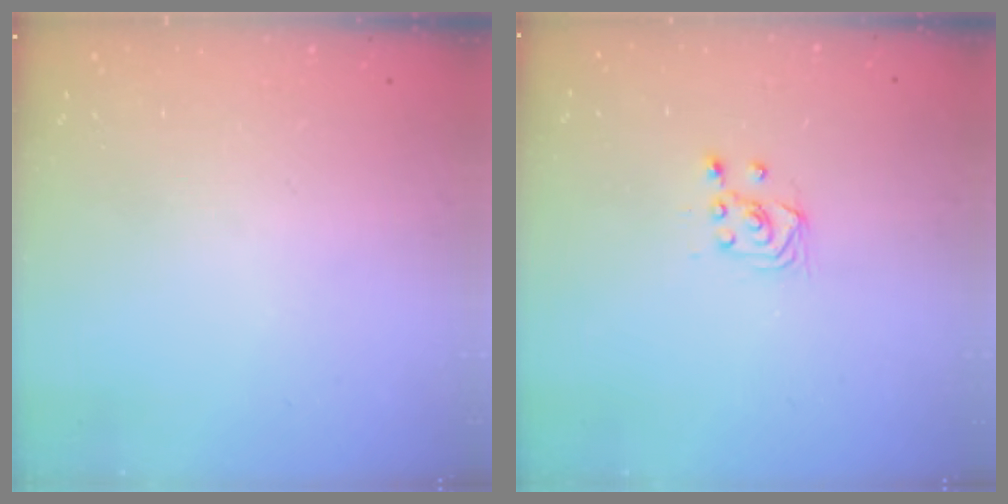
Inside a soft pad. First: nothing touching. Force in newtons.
{"total": 2.9, "press": 2.7, "slide": 1.0}